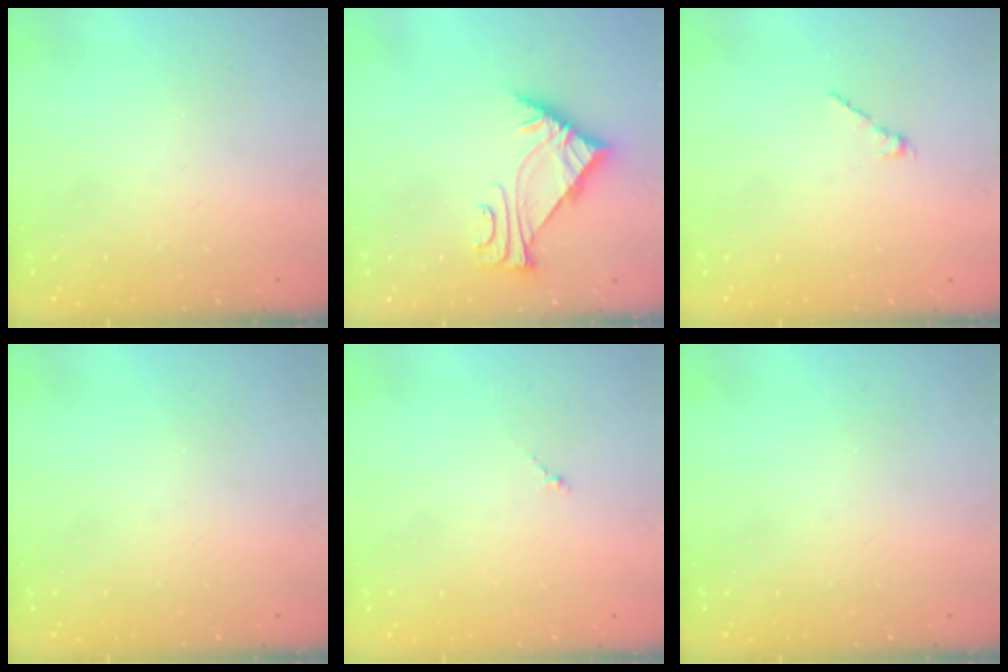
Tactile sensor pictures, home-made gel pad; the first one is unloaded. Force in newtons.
{"total": 6.0, "press": 5.9, "slide": 0.5}
{"total": 2.1, "press": 2.0, "slide": 0.7}
{"total": 0.0}
{"total": 0.7, "press": 0.6, "slide": 0.4}
{"total": 0.0}